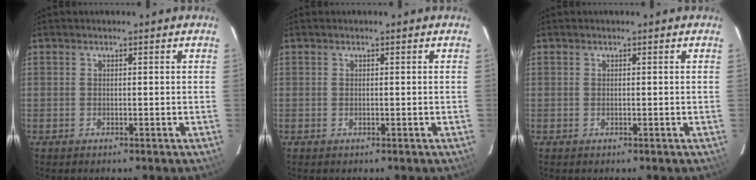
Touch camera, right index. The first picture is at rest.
{"total": 0.0}
{"total": 0.0}